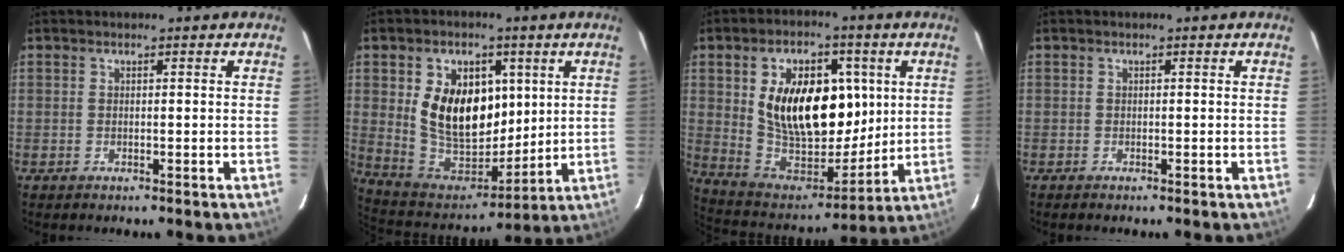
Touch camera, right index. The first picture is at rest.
{"total": 16.5, "force": [3.8, 11.2, 11.6], "torque": [-0.229, 0.002, 0.090]}
{"total": 20.3, "force": [4.5, 12.2, 15.5], "torque": [-0.289, 0.005, 0.097]}
{"total": 0.0}